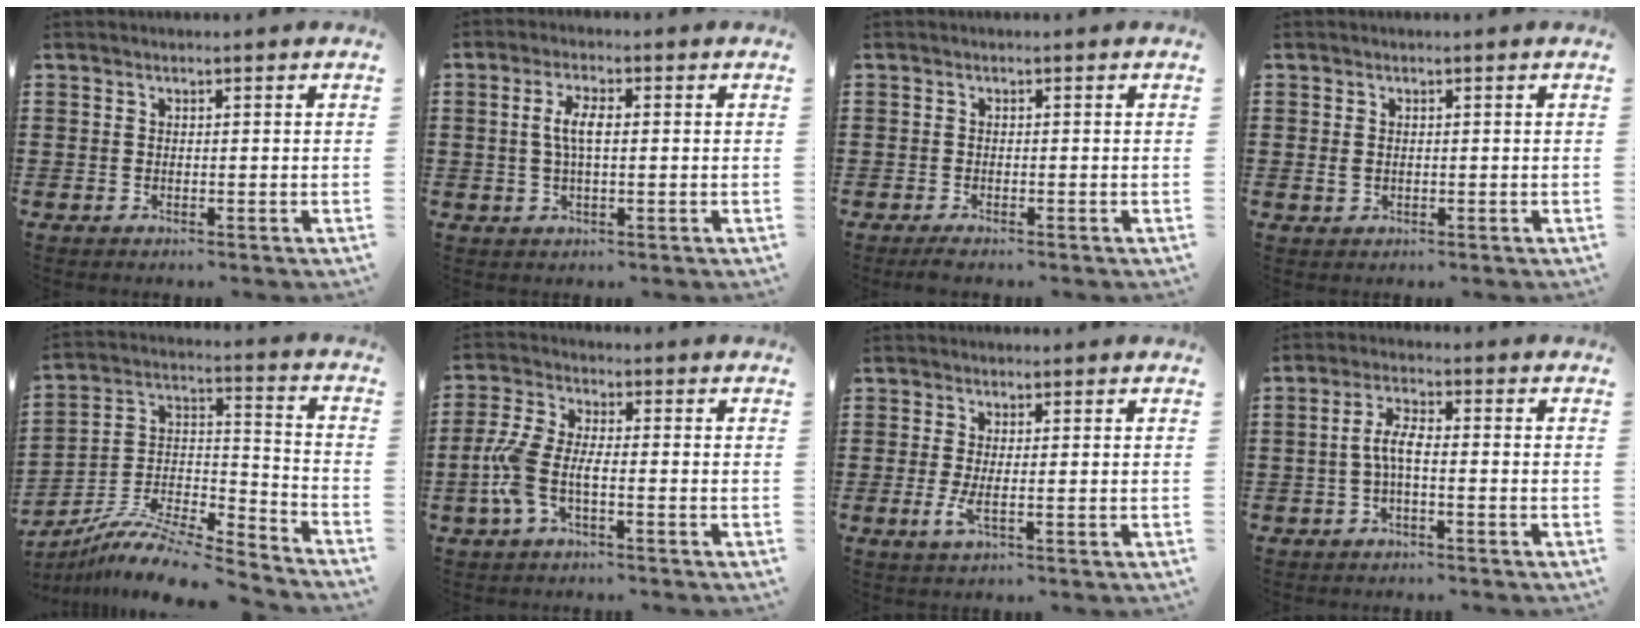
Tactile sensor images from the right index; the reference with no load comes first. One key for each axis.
{"total": 4.3, "fx": 0.2, "fy": 1.5, "fz": 4.0, "tx": -0.091, "ty": 0.001, "tz": -0.004}
{"total": 0.9, "fx": -0.8, "fy": 0.0, "fz": 0.4, "tx": -0.008, "ty": -0.006, "tz": -0.014}
{"total": 1.1, "fx": 0.0, "fy": 0.9, "fz": 0.6, "tx": -0.015, "ty": 0.004, "tz": 0.000}
{"total": 9.6, "fx": -8.5, "fy": 1.6, "fz": 4.0, "tx": -0.083, "ty": 0.004, "tz": -0.173}
{"total": 6.6, "fx": -1.9, "fy": 2.8, "fz": 5.6, "tx": -0.147, "ty": -0.010, "tz": -0.045}
{"total": 2.8, "fx": -0.2, "fy": 0.4, "fz": 2.8, "tx": -0.066, "ty": -0.011, "tz": -0.006}
{"total": 4.4, "fx": -0.8, "fy": 1.4, "fz": 4.1, "tx": -0.087, "ty": 0.003, "tz": -0.021}